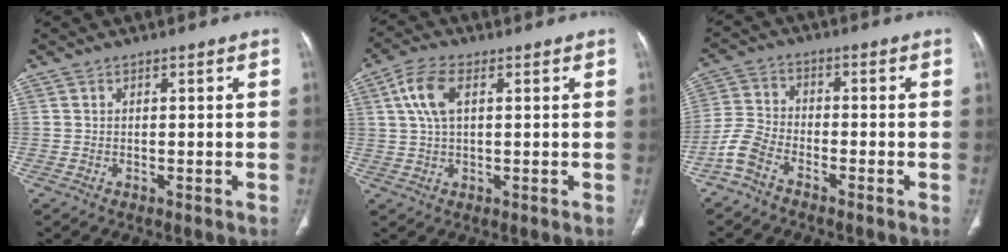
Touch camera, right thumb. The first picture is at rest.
{"total": 6.7, "force": [2.0, 3.4, 5.5], "torque": [-0.122, 0.012, 0.039]}
{"total": 5.6, "force": [-4.0, 2.6, 2.9], "torque": [-0.068, 0.019, -0.092]}